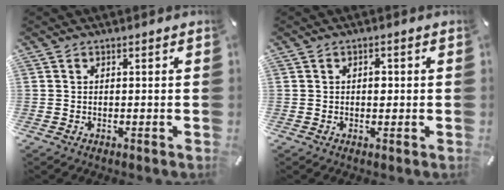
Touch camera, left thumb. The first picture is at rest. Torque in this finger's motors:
{"motor_torque": [0.27, 0.37, 0.24, -0.10, 0.00]}